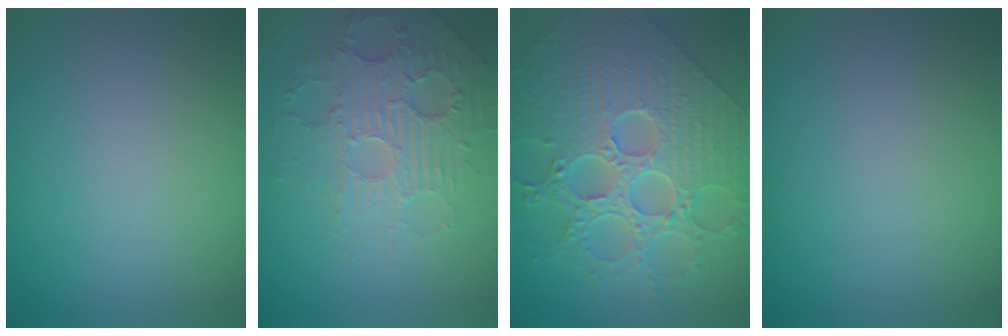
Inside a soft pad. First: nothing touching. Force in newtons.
{"total": 4.2, "press": 3.9, "slide": 1.7}
{"total": 9.4, "press": 7.0, "slide": 6.2}
{"total": 0.0}